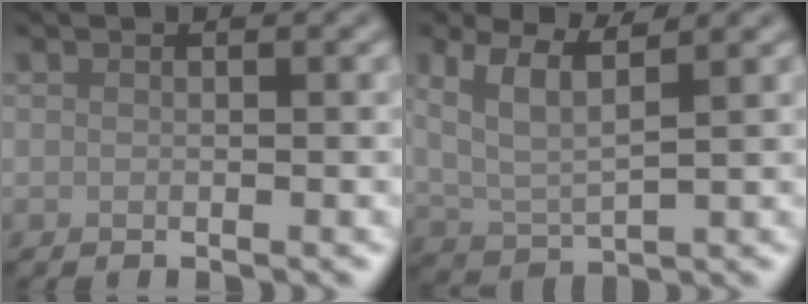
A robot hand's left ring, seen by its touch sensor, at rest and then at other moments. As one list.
[{"total": 5.4, "force": [3.0, 2.2, 3.9], "torque": [-0.082, 0.007, 0.056]}]